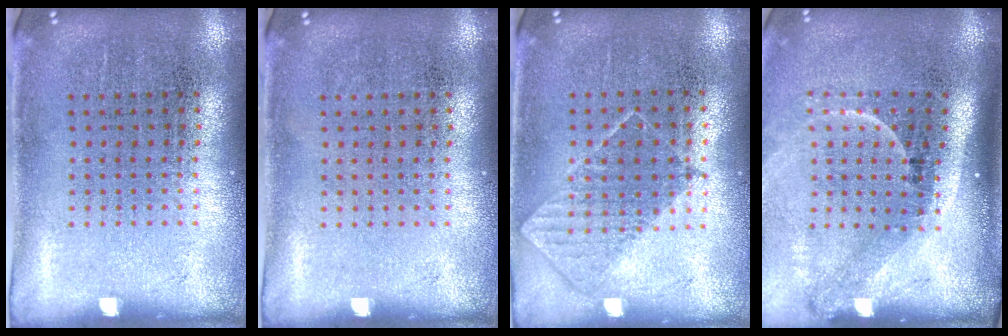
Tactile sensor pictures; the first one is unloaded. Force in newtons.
{"total": 0.0}
{"total": 0.8, "press": 0.7, "slide": 0.3}
{"total": 2.2, "press": 1.5, "slide": 1.7}